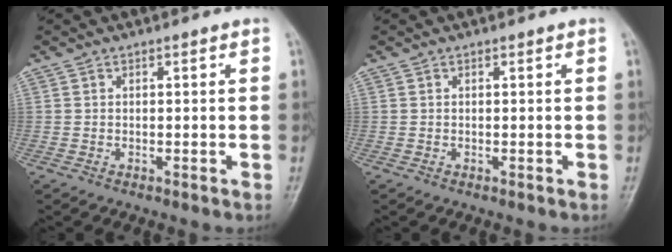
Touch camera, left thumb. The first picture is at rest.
{"total": 0.0}